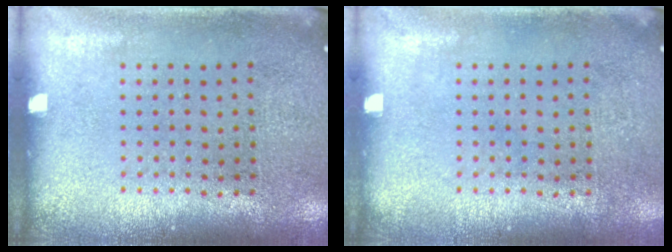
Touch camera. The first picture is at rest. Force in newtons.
{"total": 0.0}